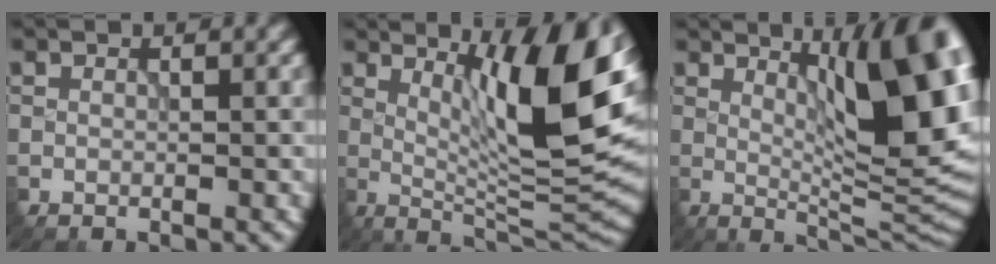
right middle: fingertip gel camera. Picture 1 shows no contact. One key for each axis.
{"total": 12.1, "fx": 3.9, "fy": 2.7, "fz": 11.1, "tx": -0.164, "ty": -0.002, "tz": 0.066}
{"total": 12.1, "fx": 3.4, "fy": 3.3, "fz": 11.2, "tx": -0.144, "ty": -0.003, "tz": 0.056}